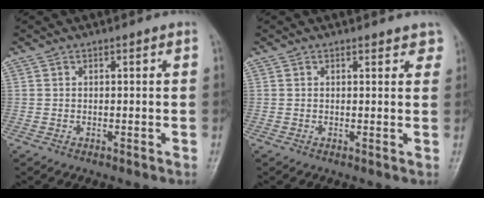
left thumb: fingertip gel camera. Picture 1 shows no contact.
{"total": 2.6, "force": [2.1, 1.2, 1.0], "torque": [0.014, -0.005, 0.014]}